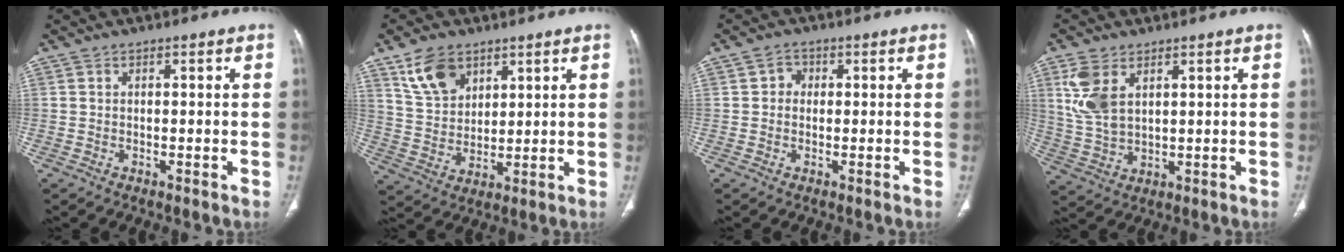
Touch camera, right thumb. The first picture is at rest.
{"total": 9.3, "force": [5.6, 5.8, 4.5], "torque": [-0.067, -0.025, 0.117]}
{"total": 2.2, "force": [0.2, 2.1, 0.9], "torque": [0.001, 0.006, -0.001]}
{"total": 8.2, "force": [3.4, 4.7, 5.8], "torque": [-0.123, -0.007, 0.079]}